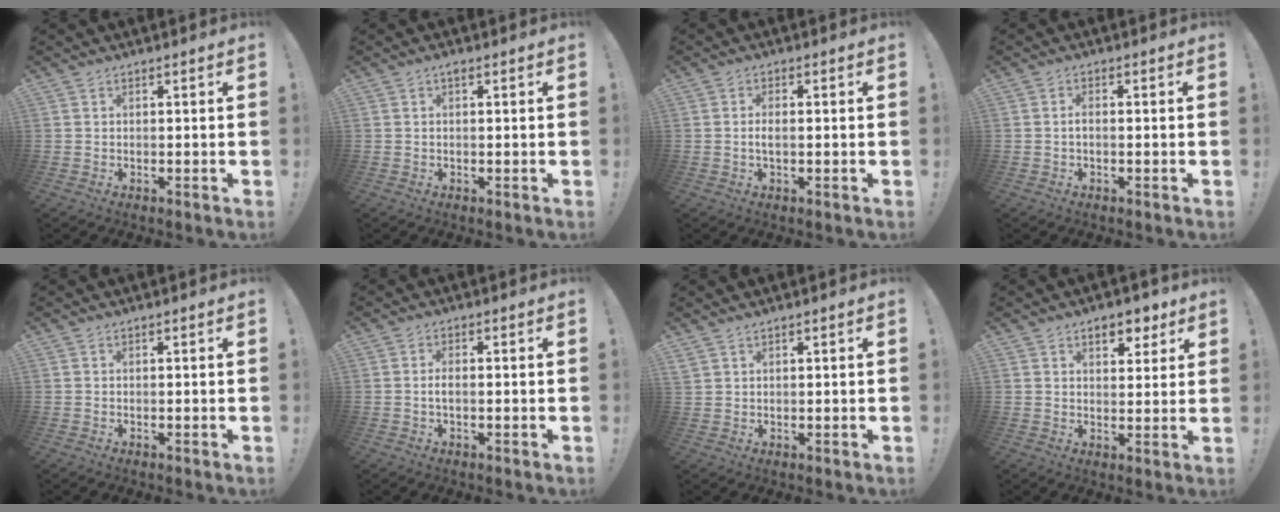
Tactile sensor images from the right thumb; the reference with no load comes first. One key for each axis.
{"total": 1.0, "fx": 0.6, "fy": 0.2, "fz": 0.7, "tx": -0.015, "ty": 0.002, "tz": 0.010}
{"total": 2.3, "fx": -0.4, "fy": 0.8, "fz": 2.1, "tx": -0.036, "ty": 0.004, "tz": -0.008}
{"total": 1.5, "fx": -0.5, "fy": 0.6, "fz": 1.3, "tx": -0.031, "ty": 0.007, "tz": -0.008}
{"total": 0.0}
{"total": 2.1, "fx": -0.4, "fy": 0.7, "fz": 1.9, "tx": -0.041, "ty": 0.007, "tz": -0.007}
{"total": 1.9, "fx": 1.6, "fy": 0.7, "fz": 0.9, "tx": -0.016, "ty": -0.007, "tz": 0.030}
{"total": 7.0, "fx": 4.2, "fy": 4.1, "fz": 3.8, "tx": -0.036, "ty": -0.016, "tz": 0.069}